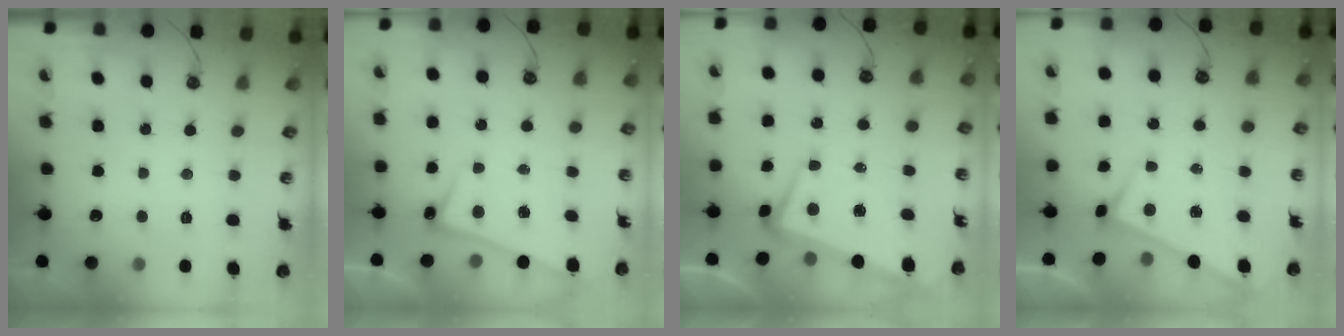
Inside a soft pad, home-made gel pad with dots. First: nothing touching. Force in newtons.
{"total": 2.1, "press": 2.1, "slide": 0.5}
{"total": 1.7, "press": 0.9, "slide": 1.4}
{"total": 3.2, "press": 3.2, "slide": 0.2}